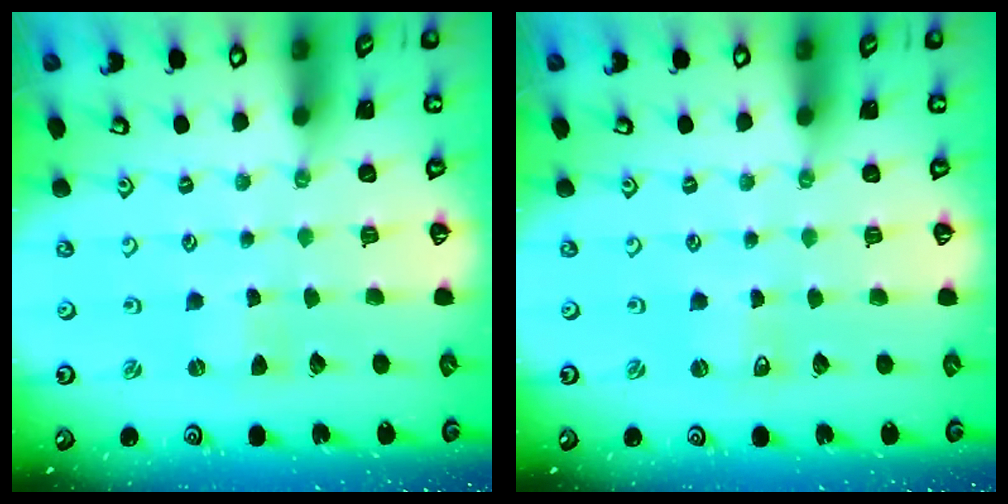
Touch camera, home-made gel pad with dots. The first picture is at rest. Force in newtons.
{"total": 1.2, "press": 1.2, "slide": 0.1}